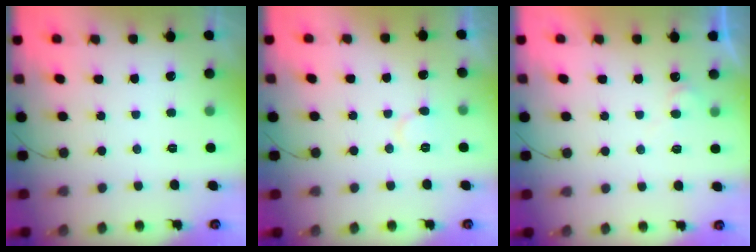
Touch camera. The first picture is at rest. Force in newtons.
{"total": 6.5, "press": 6.5, "slide": 0.7}
{"total": 5.5, "press": 5.5, "slide": 0.4}